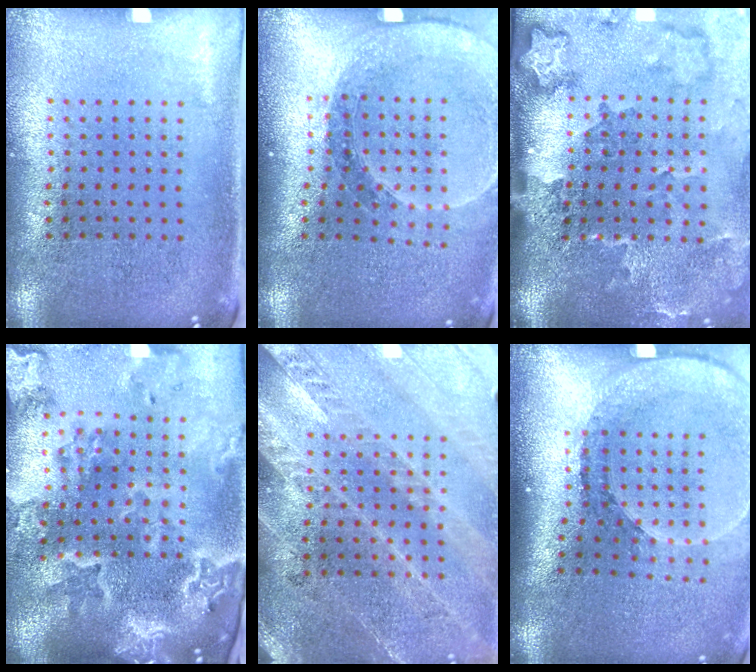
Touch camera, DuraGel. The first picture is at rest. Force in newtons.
{"total": 1.6, "press": 1.6, "slide": 0.2}
{"total": 3.5, "press": 2.3, "slide": 2.6}
{"total": 4.7, "press": 3.8, "slide": 2.8}
{"total": 2.9, "press": 2.6, "slide": 1.1}
{"total": 2.6, "press": 1.8, "slide": 1.9}